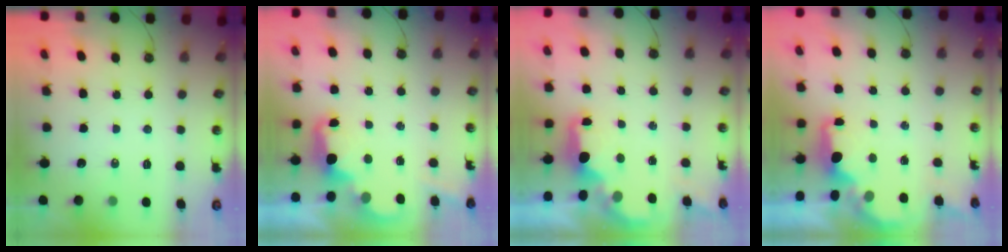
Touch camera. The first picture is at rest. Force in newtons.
{"total": 2.4, "press": 2.3, "slide": 0.5}
{"total": 1.8, "press": 1.7, "slide": 0.6}
{"total": 1.8, "press": 1.7, "slide": 0.6}